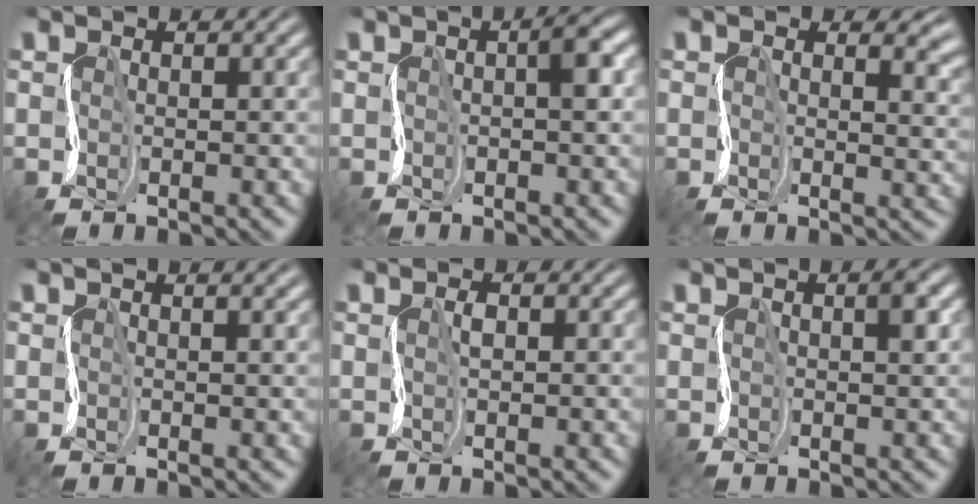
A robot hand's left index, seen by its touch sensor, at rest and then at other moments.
{"total": 2.3, "force": [0.2, 0.3, 2.2], "torque": [-0.034, 0.011, 0.002]}
{"total": 4.3, "force": [2.0, 2.4, 2.9], "torque": [-0.028, -0.004, 0.021]}
{"total": 2.5, "force": [1.5, 0.9, 1.8], "torque": [-0.010, 0.005, 0.005]}
{"total": 0.8, "force": [0.2, 0.3, 0.7], "torque": [-0.017, 0.003, 0.003]}
{"total": 1.5, "force": [0.4, 0.2, 1.4], "torque": [-0.020, 0.005, 0.007]}